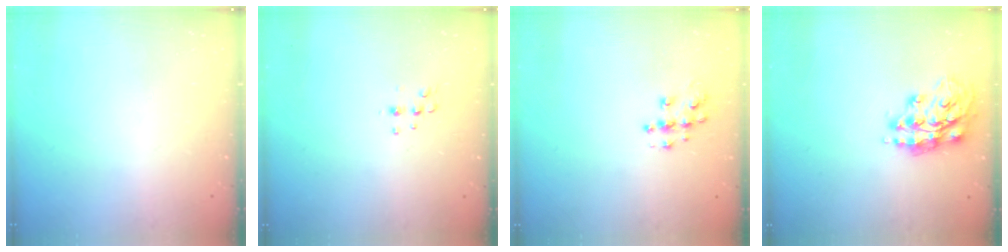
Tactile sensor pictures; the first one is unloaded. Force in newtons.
{"total": 4.9, "press": 4.8, "slide": 1.1}
{"total": 8.6, "press": 8.6, "slide": 0.4}
{"total": 15.1, "press": 15.0, "slide": 1.0}